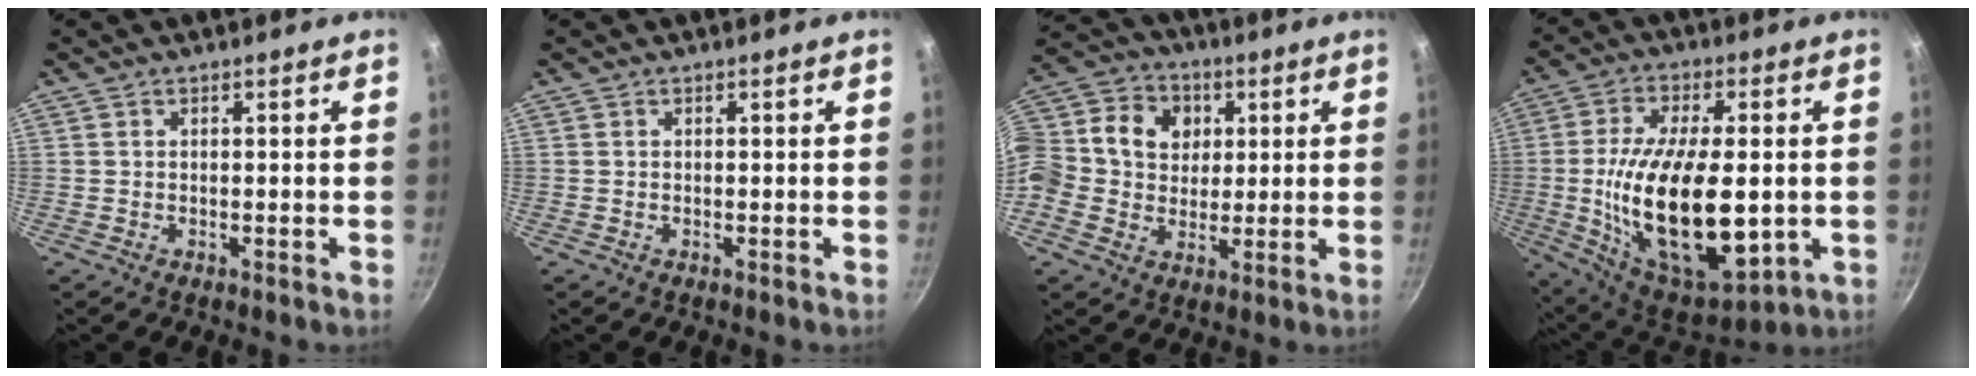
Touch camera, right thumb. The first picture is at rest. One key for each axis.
{"total": 0.0}
{"total": 18.9, "fx": 3.2, "fy": 16.2, "fz": 9.3, "tx": -0.195, "ty": 0.037, "tz": 0.044}
{"total": 24.8, "fx": -2.3, "fy": 11.8, "fz": 21.7, "tx": -0.378, "ty": -0.002, "tz": -0.026}